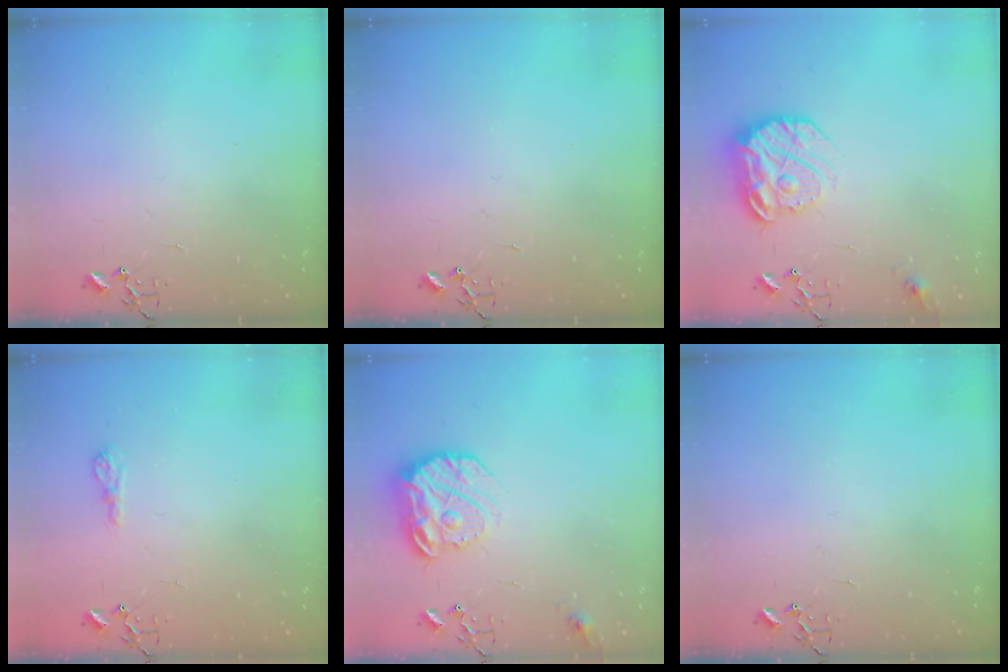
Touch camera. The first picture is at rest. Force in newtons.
{"total": 0.0}
{"total": 17.2, "press": 17.1, "slide": 1.7}
{"total": 6.5, "press": 6.5, "slide": 0.7}
{"total": 17.2, "press": 17.1, "slide": 1.7}
{"total": 0.0}